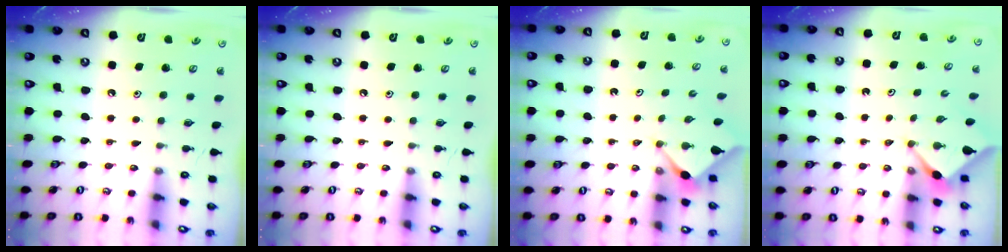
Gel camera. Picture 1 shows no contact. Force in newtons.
{"total": 0.0}
{"total": 3.0, "press": 3.0, "slide": 0.3}
{"total": 2.9, "press": 2.9, "slide": 0.4}